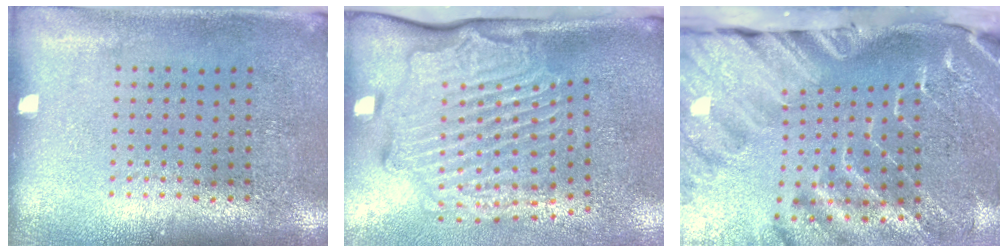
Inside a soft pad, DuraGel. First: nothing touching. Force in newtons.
{"total": 3.1, "press": 2.3, "slide": 2.1}
{"total": 4.5, "press": 3.2, "slide": 3.2}